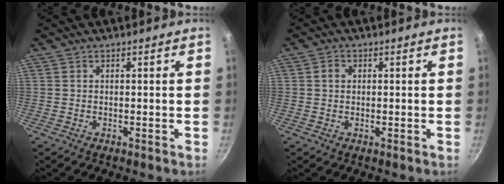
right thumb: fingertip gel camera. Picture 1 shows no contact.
{"total": 2.0, "force": [0.4, 1.6, 1.0], "torque": [-0.012, 0.005, 0.005]}